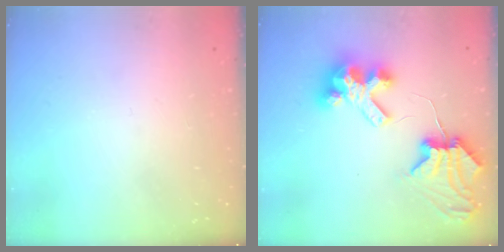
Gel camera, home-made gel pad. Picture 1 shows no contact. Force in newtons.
{"total": 8.3, "press": 8.2, "slide": 1.1}